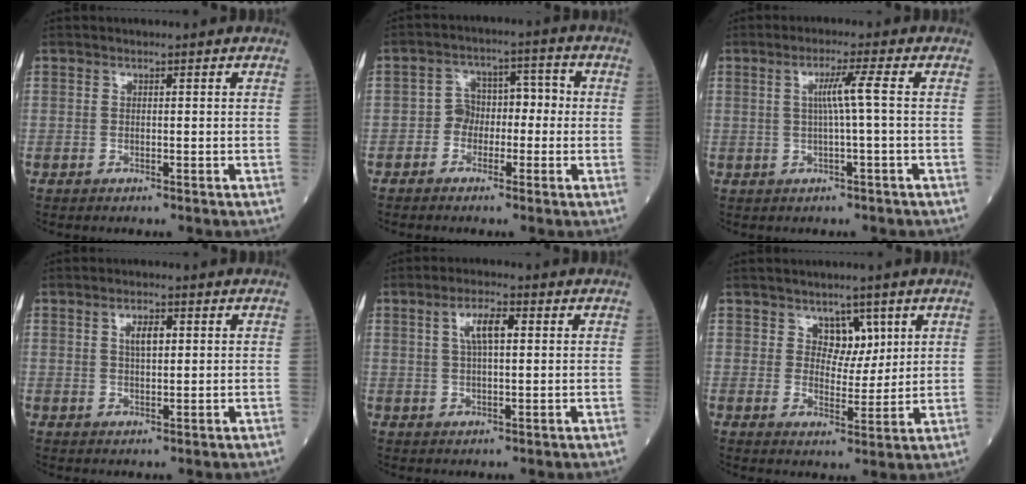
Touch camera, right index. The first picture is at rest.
{"total": 5.2, "force": [-1.2, 4.1, 3.0], "torque": [-0.040, 0.034, -0.025]}
{"total": 3.9, "force": [0.3, -1.0, 3.7], "torque": [-0.070, 0.005, 0.005]}
{"total": 3.1, "force": [1.0, 1.1, 2.7], "torque": [-0.049, 0.002, 0.017]}
{"total": 5.0, "force": [1.6, 1.3, 4.6], "torque": [-0.090, 0.009, 0.031]}
{"total": 4.5, "force": [2.4, 3.0, 2.5], "torque": [-0.028, 0.001, 0.040]}